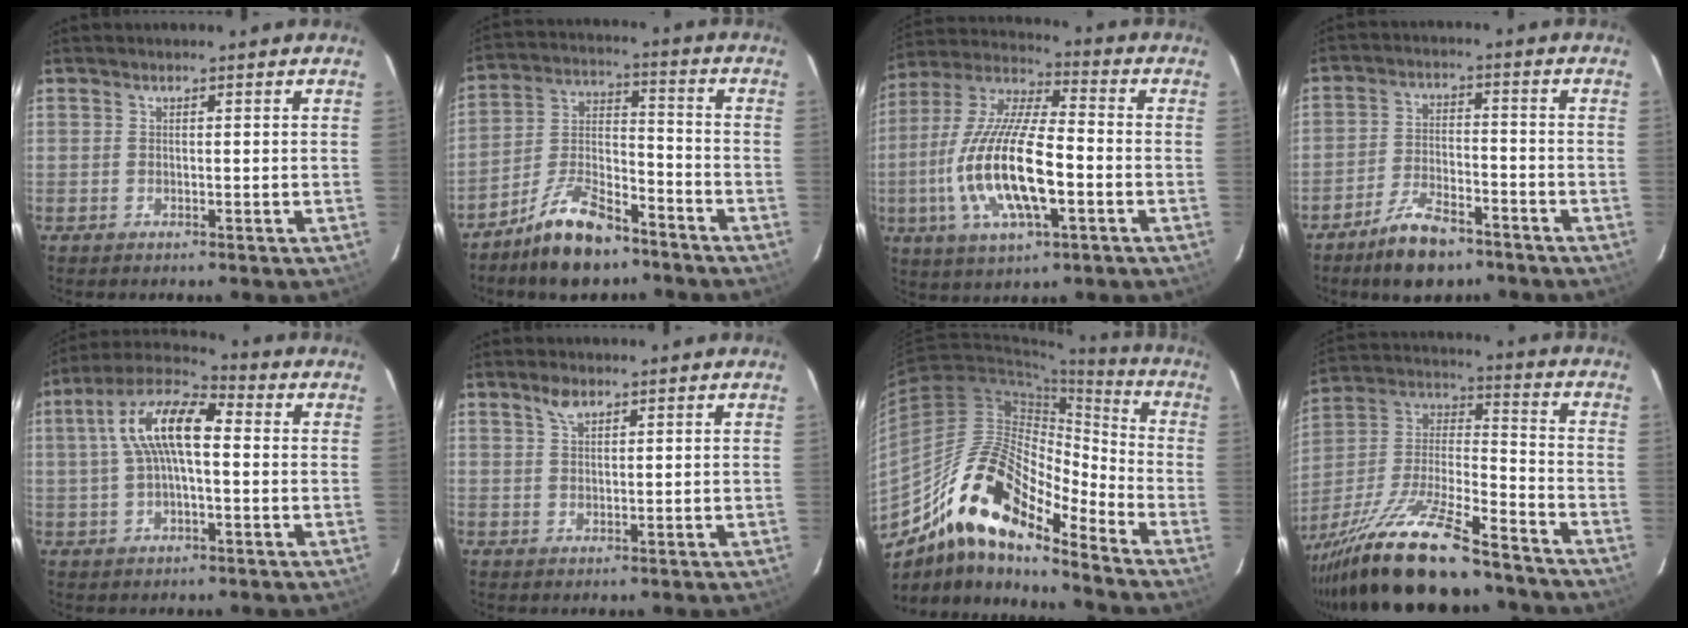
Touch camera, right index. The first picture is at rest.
{"total": 12.7, "force": [-9.4, 4.8, 7.1], "torque": [-0.146, 0.018, -0.168]}
{"total": 18.5, "force": [-4.5, 5.9, 16.9], "torque": [-0.347, -0.010, -0.087]}
{"total": 8.9, "force": [-6.7, 3.6, 4.7], "torque": [-0.106, 0.005, -0.114]}
{"total": 12.6, "force": [1.3, 5.0, 11.5], "torque": [-0.220, 0.029, 0.014]}
{"total": 2.4, "force": [1.6, 1.1, 1.4], "torque": [-0.025, 0.007, 0.032]}
{"total": 18.5, "force": [-13.4, 5.8, 11.3], "torque": [-0.194, 0.000, -0.264]}
{"total": 24.1, "force": [-18.6, 4.7, 14.5], "torque": [-0.284, -0.029, -0.312]}